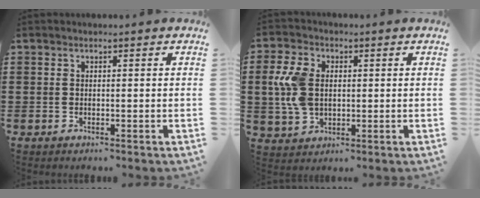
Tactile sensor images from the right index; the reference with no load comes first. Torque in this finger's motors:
{"motor_torque": [0.89, 0.54, 0.36, 0.12]}